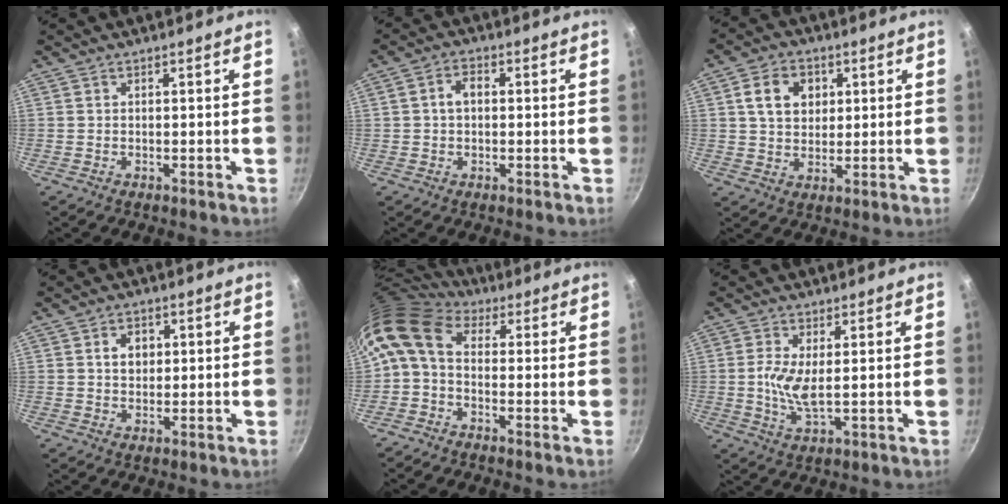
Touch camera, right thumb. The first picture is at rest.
{"total": 3.9, "force": [0.3, 2.7, 2.7], "torque": [-0.039, 0.013, -0.001]}
{"total": 8.6, "force": [2.5, 6.6, 4.9], "torque": [-0.063, 0.002, 0.039]}
{"total": 4.0, "force": [1.0, 3.1, 2.3], "torque": [-0.018, 0.002, 0.017]}
{"total": 9.2, "force": [1.2, 6.4, 6.6], "torque": [-0.124, 0.026, 0.002]}
{"total": 5.9, "force": [0.5, 2.1, 5.4], "torque": [-0.118, -0.008, 0.013]}